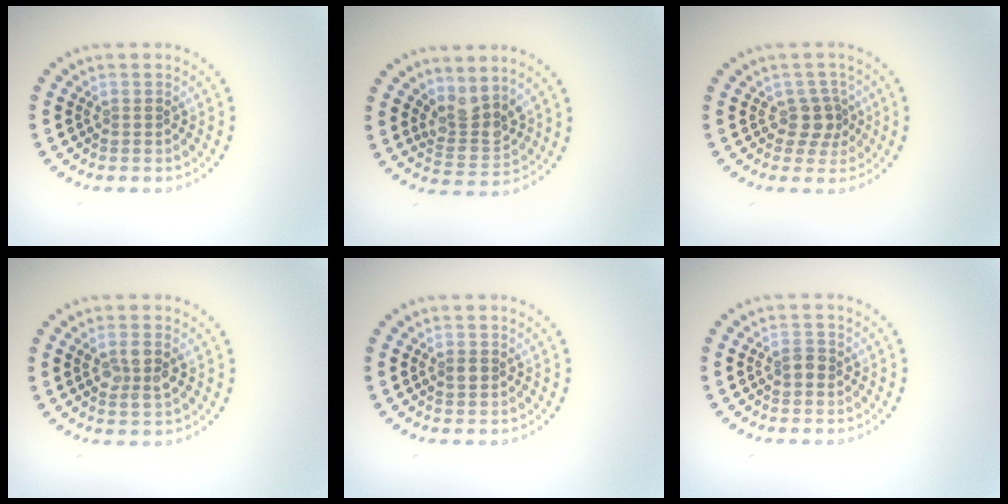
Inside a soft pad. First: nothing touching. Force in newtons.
{"total": 3.0, "press": 2.5, "slide": 1.7}
{"total": 2.3, "press": 1.9, "slide": 1.4}
{"total": 2.5, "press": 2.5, "slide": 0.6}
{"total": 1.2, "press": 1.2, "slide": 0.0}
{"total": 1.3, "press": 1.3, "slide": 0.3}